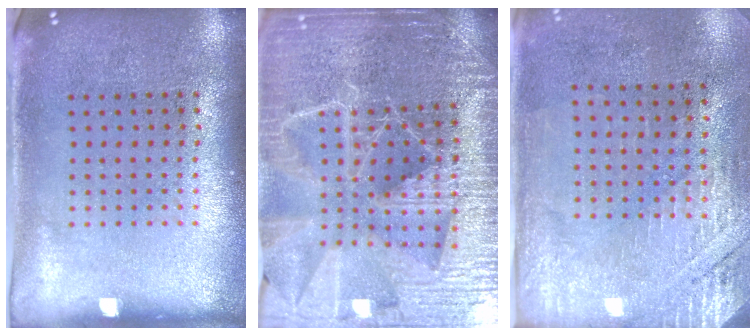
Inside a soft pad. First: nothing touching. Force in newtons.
{"total": 5.3, "press": 4.7, "slide": 2.3}
{"total": 2.7, "press": 2.4, "slide": 1.3}